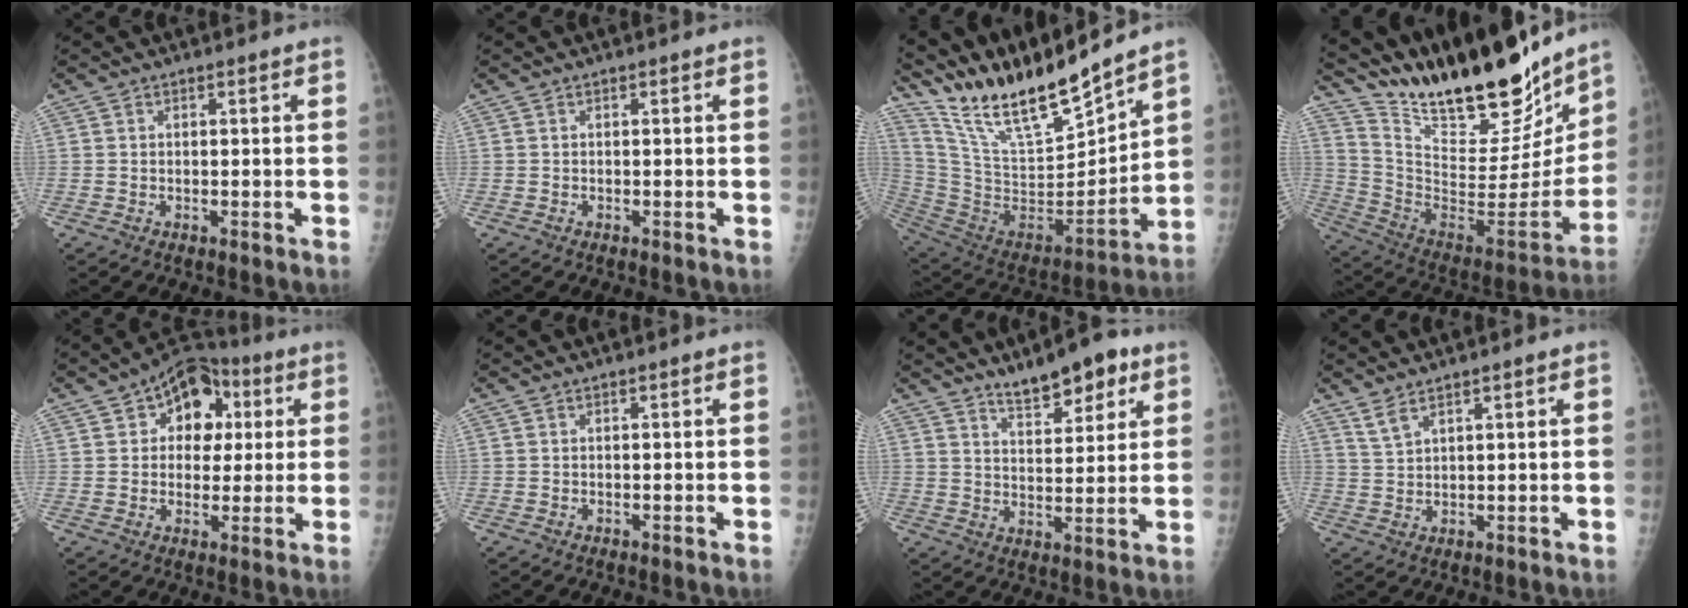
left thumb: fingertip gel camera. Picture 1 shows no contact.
{"total": 0.0}
{"total": 21.9, "force": [18.6, 3.3, 11.0], "torque": [-0.163, -0.096, 0.352]}
{"total": 29.2, "force": [23.5, 8.6, 15.0], "torque": [-0.214, -0.099, 0.373]}
{"total": 11.7, "force": [3.0, 8.7, 7.3], "torque": [-0.047, 0.010, 0.036]}
{"total": 0.0}
{"total": 9.4, "force": [6.4, 3.4, 5.9], "torque": [-0.068, -0.033, 0.101]}
{"total": 1.8, "force": [1.3, 0.3, 1.3], "torque": [-0.032, 0.002, 0.032]}